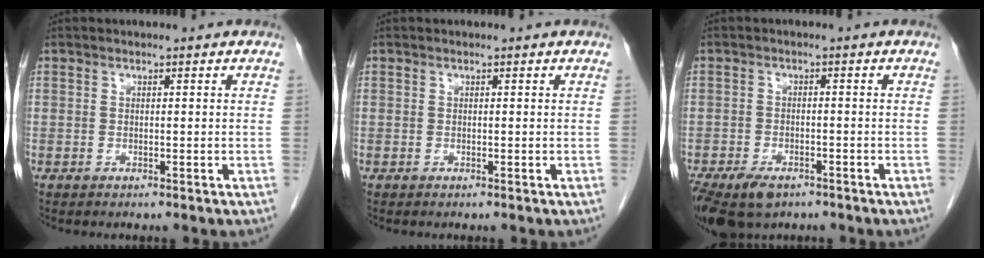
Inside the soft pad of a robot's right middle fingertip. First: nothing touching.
{"total": 0.0}
{"total": 10.1, "force": [-6.7, 5.3, 5.4], "torque": [-0.111, -0.010, -0.103]}